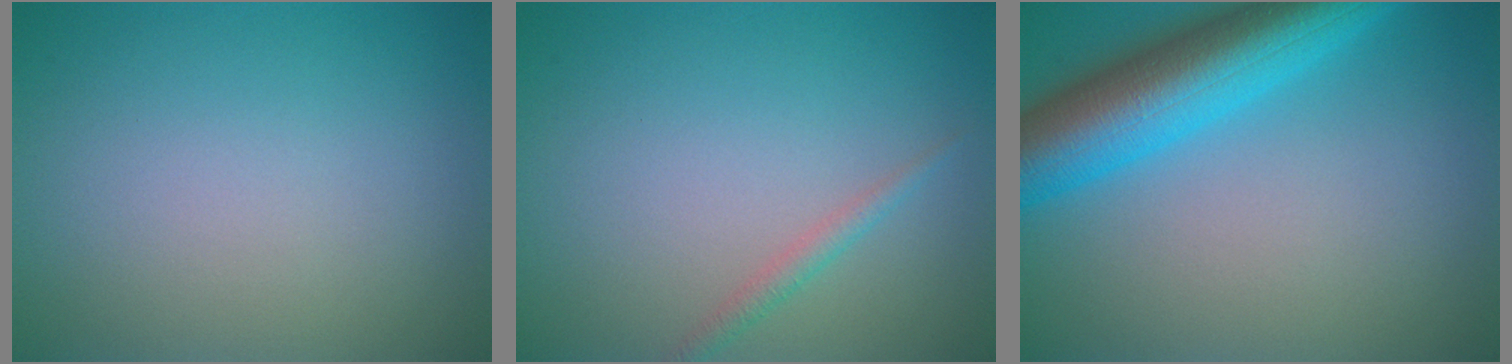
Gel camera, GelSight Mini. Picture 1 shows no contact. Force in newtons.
{"total": 1.2, "press": 1.2, "slide": 0.1}
{"total": 9.6, "press": 9.6, "slide": 0.5}